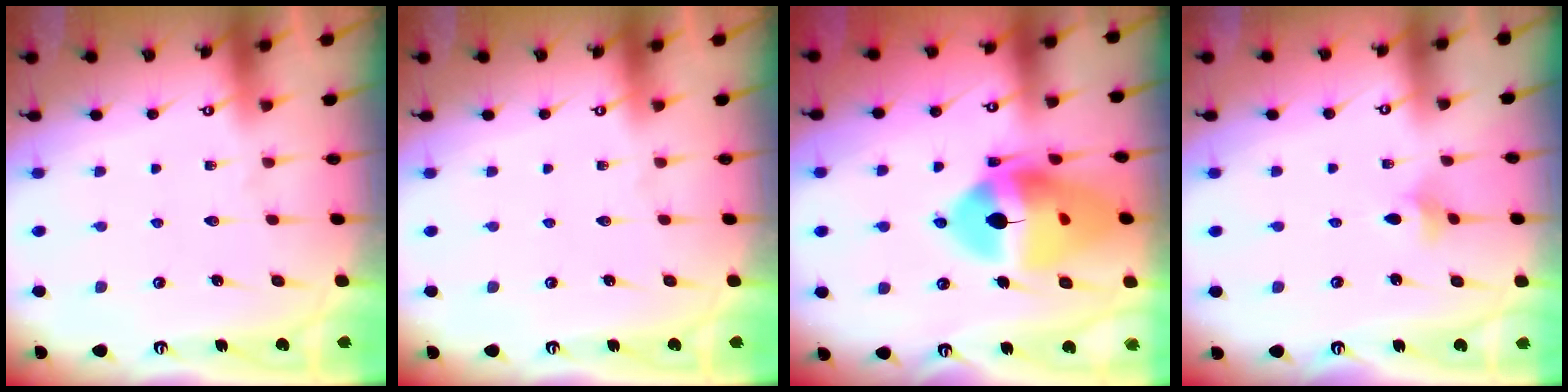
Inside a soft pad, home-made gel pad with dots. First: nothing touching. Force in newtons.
{"total": 0.0}
{"total": 20.6, "press": 20.5, "slide": 2.4}
{"total": 2.8, "press": 2.8, "slide": 0.5}